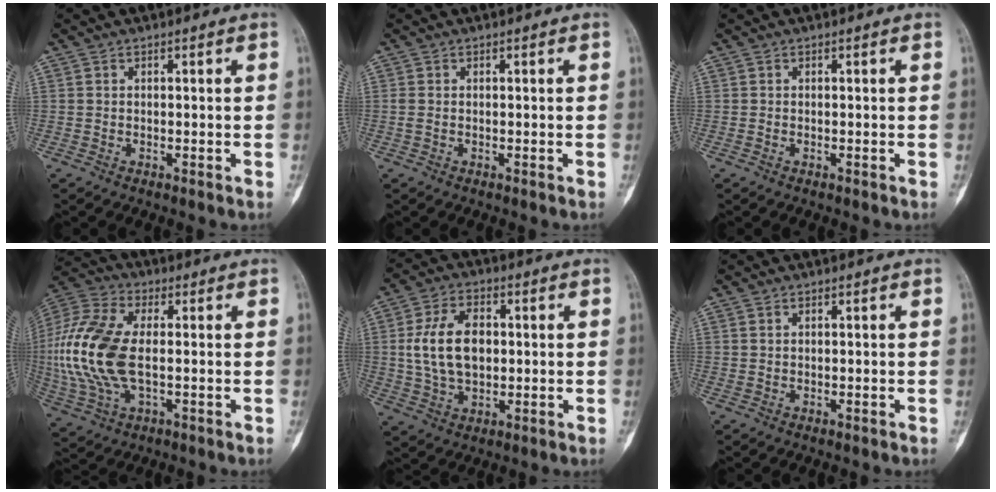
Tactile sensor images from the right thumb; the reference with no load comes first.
{"total": 0.9, "force": [0.0, 0.6, 0.7], "torque": [-0.024, 0.001, 0.002]}
{"total": 0.0}
{"total": 18.5, "force": [-0.6, 10.0, 15.6], "torque": [-0.363, 0.006, -0.008]}
{"total": 11.6, "force": [1.0, 7.5, 8.9], "torque": [-0.151, 0.006, 0.023]}
{"total": 0.6, "force": [0.3, 0.4, 0.3], "torque": [-0.004, 0.000, 0.006]}